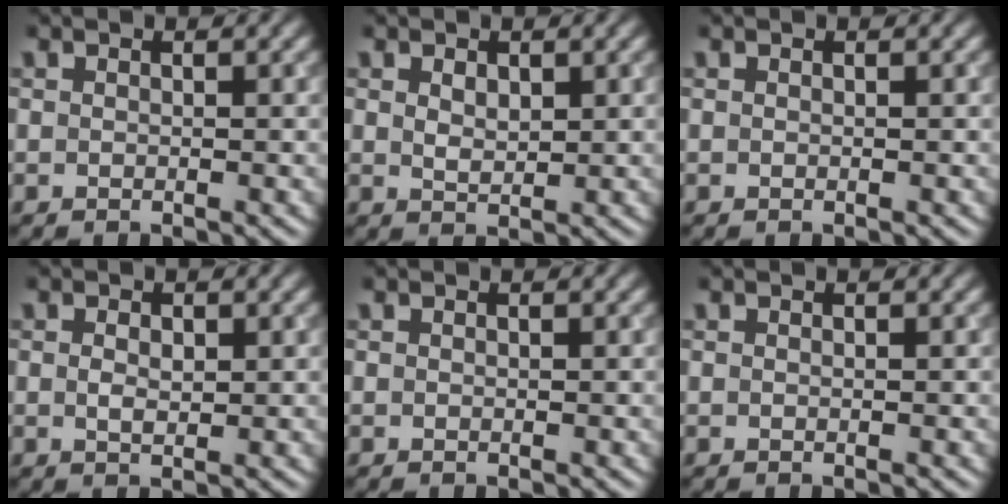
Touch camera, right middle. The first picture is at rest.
{"total": 1.6, "force": [0.7, 1.0, 1.0], "torque": [-0.019, -0.003, 0.016]}
{"total": 0.0}
{"total": 1.4, "force": [0.2, 0.8, 1.2], "torque": [-0.024, -0.002, 0.004]}
{"total": 0.0}
{"total": 0.0}